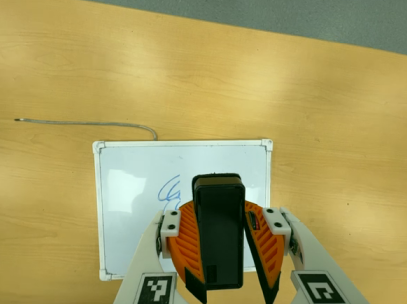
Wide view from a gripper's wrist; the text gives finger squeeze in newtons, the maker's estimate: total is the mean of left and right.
{"total": 9.5, "left": 9.1, "right": 9.9}